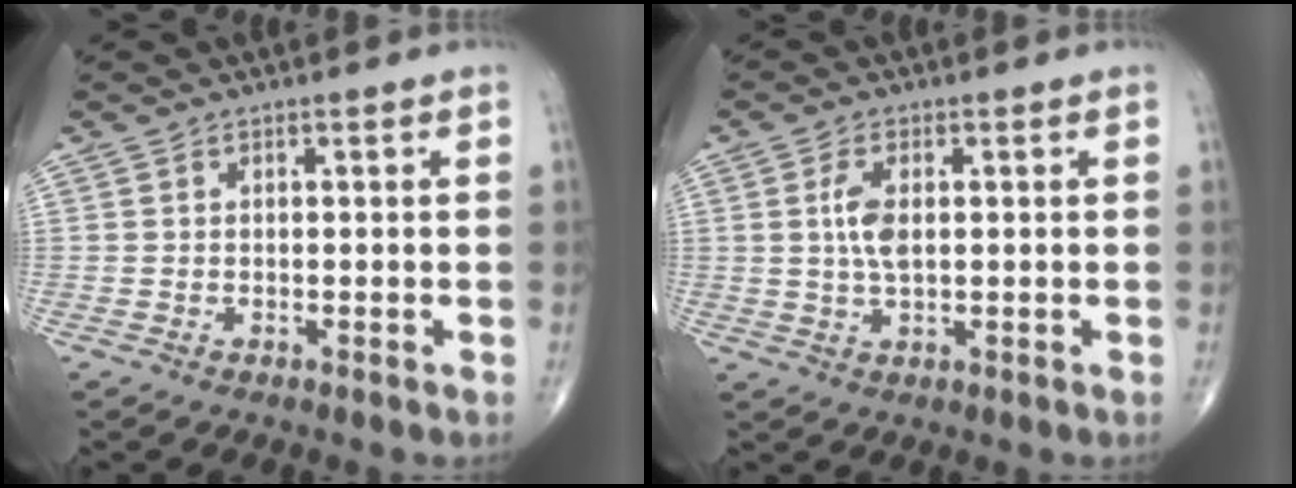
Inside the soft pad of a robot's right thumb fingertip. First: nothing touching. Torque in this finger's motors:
{"motor_torque": [0.93, 0.83, 1.03, 0.23, 0.07]}